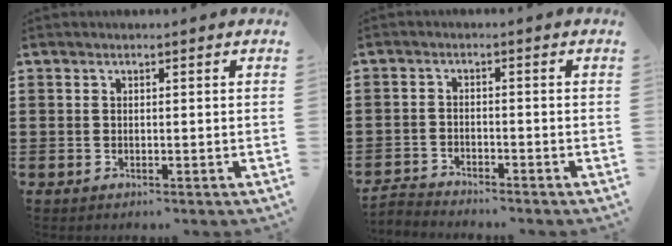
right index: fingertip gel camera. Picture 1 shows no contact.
{"total": 2.4, "force": [-2.4, 0.2, -0.1], "torque": [-0.005, 0.001, -0.053]}